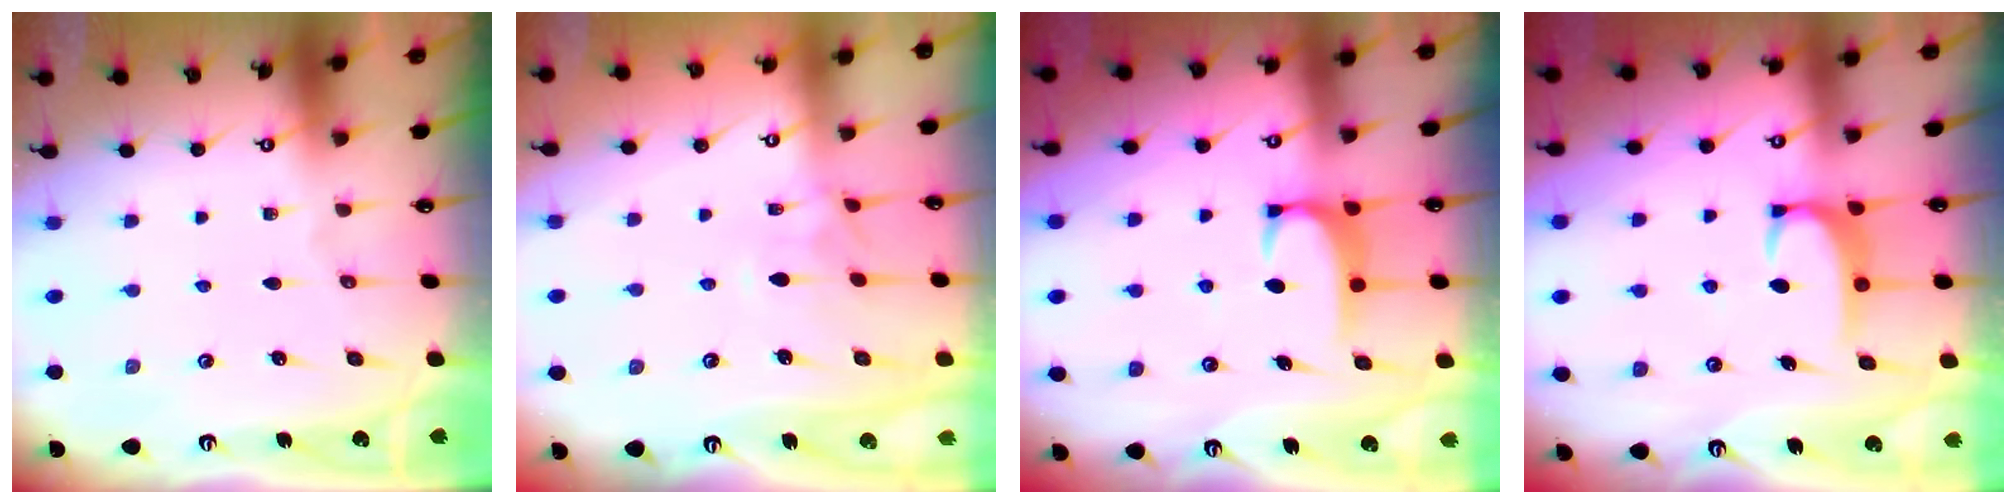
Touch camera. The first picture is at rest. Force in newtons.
{"total": 1.2, "press": 0.9, "slide": 0.8}
{"total": 2.0, "press": 2.0, "slide": 0.5}
{"total": 2.7, "press": 2.6, "slide": 0.5}